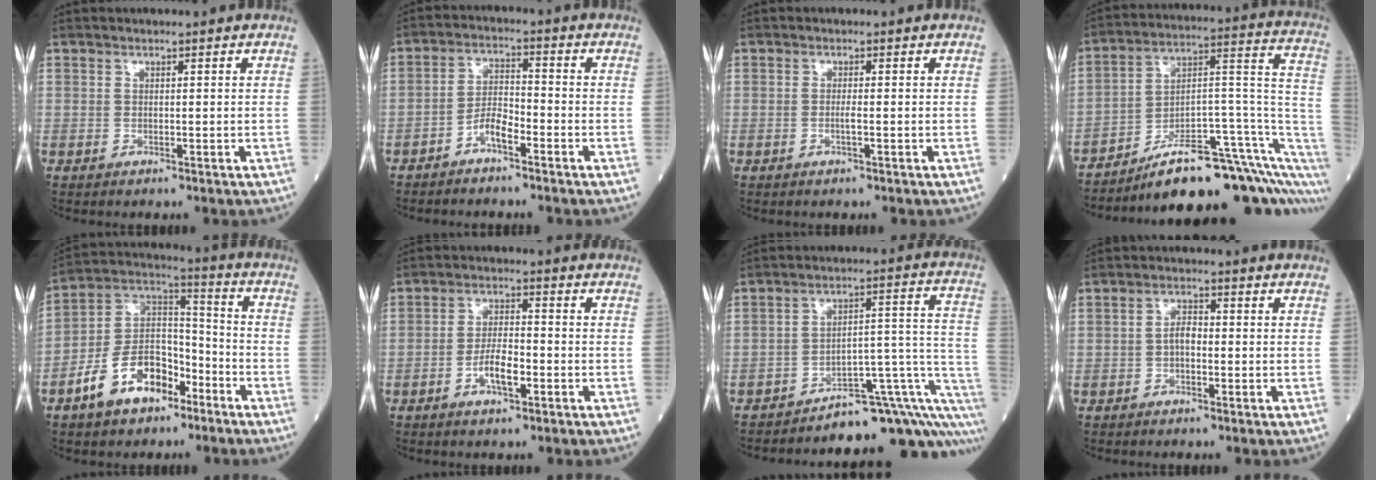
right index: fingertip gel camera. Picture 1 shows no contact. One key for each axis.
{"total": 4.1, "fx": -2.7, "fy": 1.1, "fz": 2.9, "tx": -0.056, "ty": 0.012, "tz": -0.050}
{"total": 1.2, "fx": -0.4, "fy": -0.1, "fz": 1.1, "tx": -0.023, "ty": -0.001, "tz": -0.008}
{"total": 21.3, "fx": -15.2, "fy": 5.0, "fz": 14.1, "tx": -0.117, "ty": 0.053, "tz": -0.219}
{"total": 12.6, "fx": -7.1, "fy": 7.0, "fz": 7.8, "tx": -0.162, "ty": 0.023, "tz": -0.128}
{"total": 5.0, "fx": -2.0, "fy": 1.5, "fz": 4.3, "tx": -0.085, "ty": 0.005, "tz": -0.036}
{"total": 14.9, "fx": -11.5, "fy": 3.4, "fz": 8.7, "tx": -0.036, "ty": 0.071, "tz": -0.146}
{"total": 2.3, "fx": -0.5, "fy": 1.2, "fz": 2.0, "tx": -0.032, "ty": 0.006, "tz": -0.010}